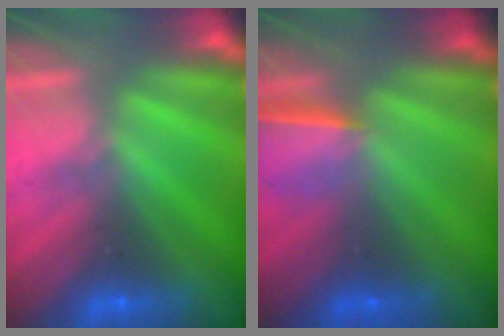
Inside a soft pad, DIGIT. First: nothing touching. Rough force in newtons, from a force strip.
{"total": 1.6}